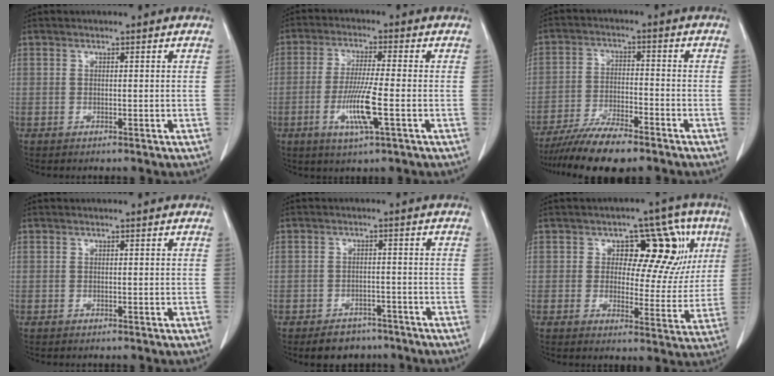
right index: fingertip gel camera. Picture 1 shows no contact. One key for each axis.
{"total": 8.2, "fx": -2.5, "fy": 0.0, "fz": 7.8, "tx": -0.154, "ty": -0.013, "tz": -0.048}
{"total": 9.9, "fx": -8.1, "fy": 1.8, "fz": 5.4, "tx": -0.091, "ty": -0.021, "tz": -0.140}
{"total": 0.0}
{"total": 5.1, "fx": -3.9, "fy": 3.1, "fz": 1.1, "tx": -0.012, "ty": 0.008, "tz": -0.055}
{"total": 12.6, "fx": 4.2, "fy": 6.9, "fz": 9.7, "tx": -0.098, "ty": 0.033, "tz": 0.056}